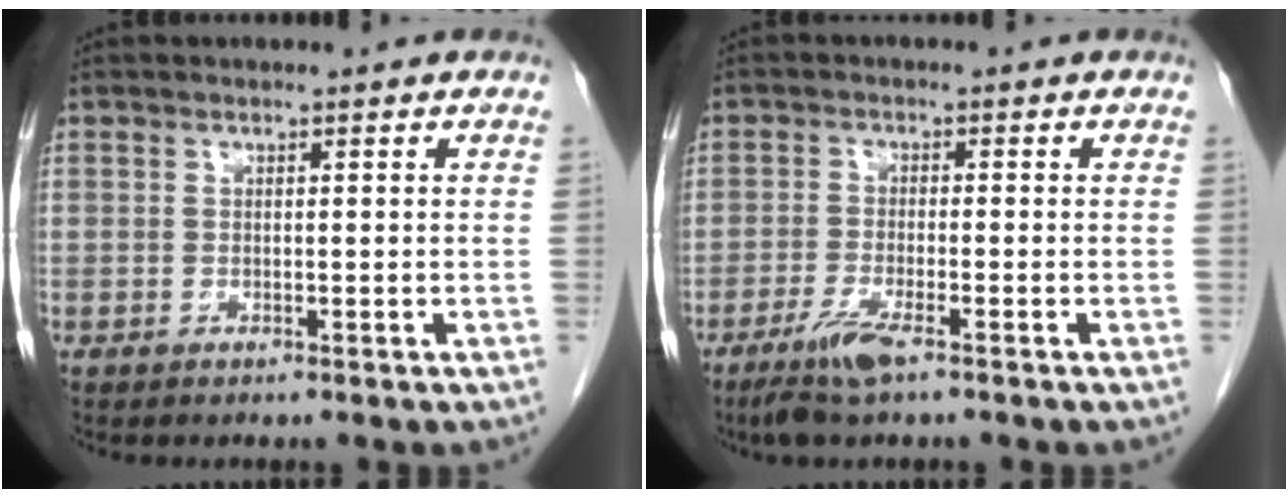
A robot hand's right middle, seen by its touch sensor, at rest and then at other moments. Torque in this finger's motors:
{"motor_torque": [0.11, -0.06, 0.06, 0.03]}